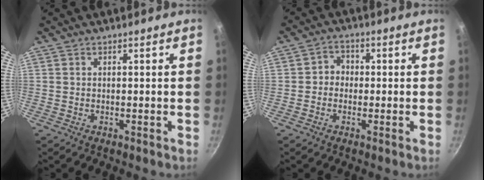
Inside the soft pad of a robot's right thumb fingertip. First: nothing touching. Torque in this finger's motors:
{"motor_torque": [-0.23, 0.05, -0.03, -0.04, 0.02]}